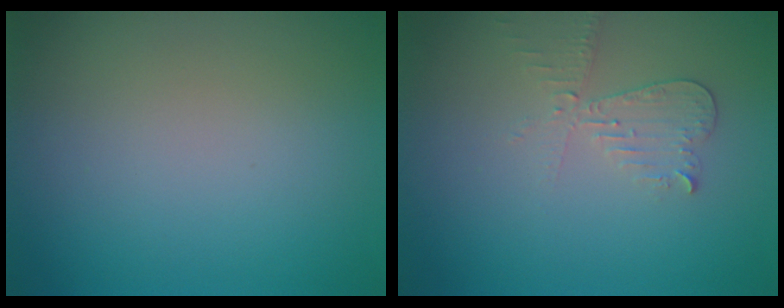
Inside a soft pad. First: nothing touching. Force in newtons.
{"total": 2.4, "press": 2.3, "slide": 0.5}